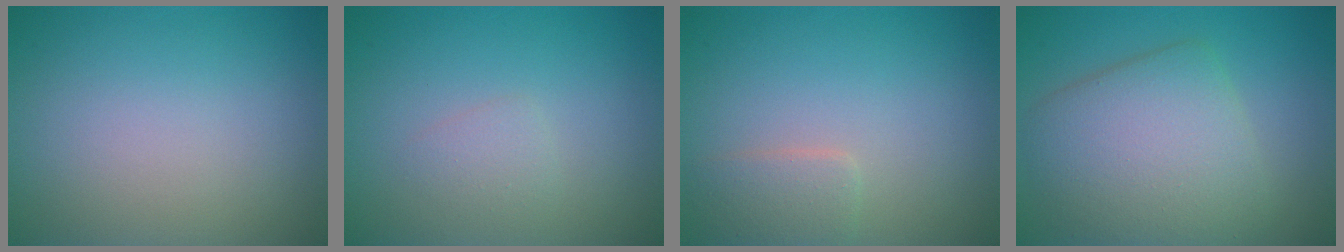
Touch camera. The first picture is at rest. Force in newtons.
{"total": 1.1, "press": 1.1, "slide": 0.1}
{"total": 2.0, "press": 2.0, "slide": 0.0}
{"total": 7.0, "press": 6.9, "slide": 0.4}